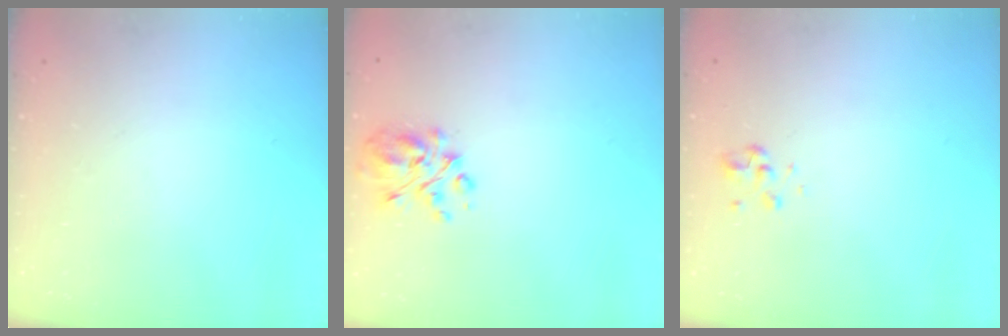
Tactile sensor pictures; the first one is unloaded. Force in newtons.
{"total": 6.3, "press": 6.0, "slide": 1.8}
{"total": 2.9, "press": 2.8, "slide": 0.9}